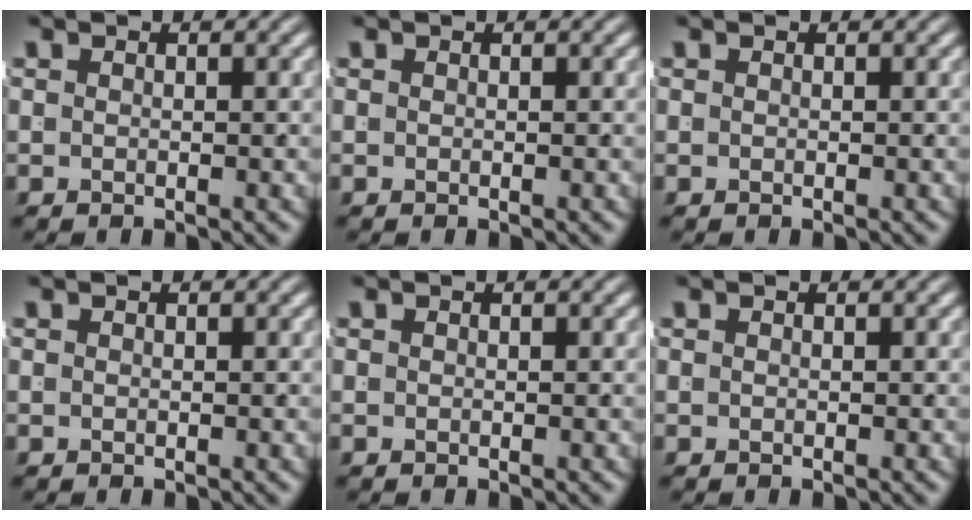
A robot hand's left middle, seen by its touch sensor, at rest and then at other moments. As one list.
[{"total": 0.0}, {"total": 0.0}, {"total": 0.0}, {"total": 0.0}, {"total": 0.0}]